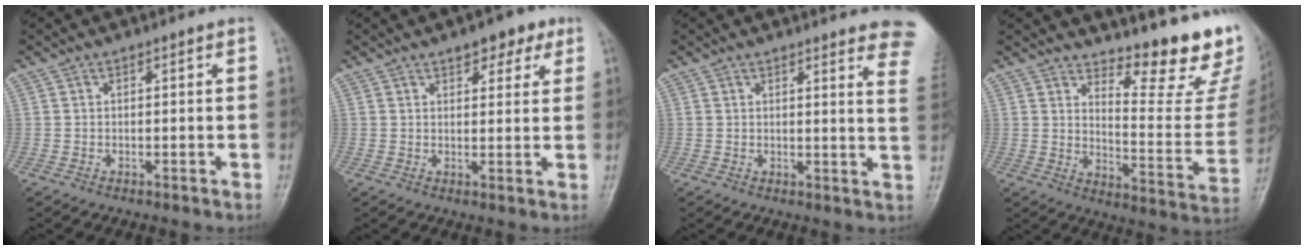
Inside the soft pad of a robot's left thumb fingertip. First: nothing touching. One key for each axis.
{"total": 5.7, "fx": 3.5, "fy": 2.8, "fz": 3.6, "tx": -0.020, "ty": -0.012, "tz": 0.043}
{"total": 12.2, "fx": 10.4, "fy": 1.8, "fz": 6.0, "tx": -0.034, "ty": -0.060, "tz": 0.094}
{"total": 16.5, "fx": 13.8, "fy": 3.0, "fz": 8.4, "tx": -0.082, "ty": -0.151, "tz": 0.184}